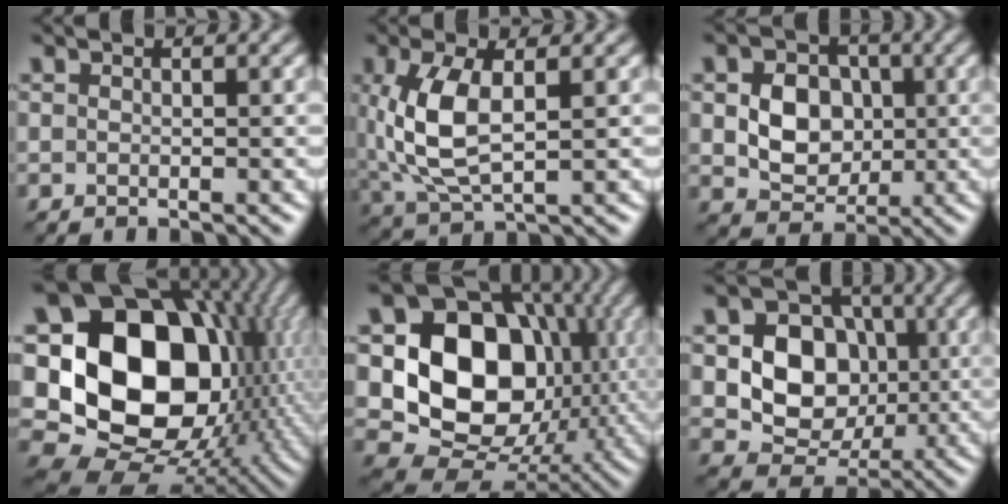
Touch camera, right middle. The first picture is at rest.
{"total": 6.6, "force": [0.8, 3.1, 5.8], "torque": [-0.139, 0.000, 0.020]}
{"total": 5.1, "force": [0.2, 4.1, 3.1], "torque": [-0.061, -0.002, 0.002]}
{"total": 19.8, "force": [1.5, 14.9, 13.0], "torque": [-0.232, -0.006, 0.050]}
{"total": 14.5, "force": [1.0, 11.2, 9.1], "torque": [-0.134, -0.006, 0.007]}
{"total": 7.9, "force": [0.2, 6.5, 4.6], "torque": [-0.069, 0.004, -0.005]}